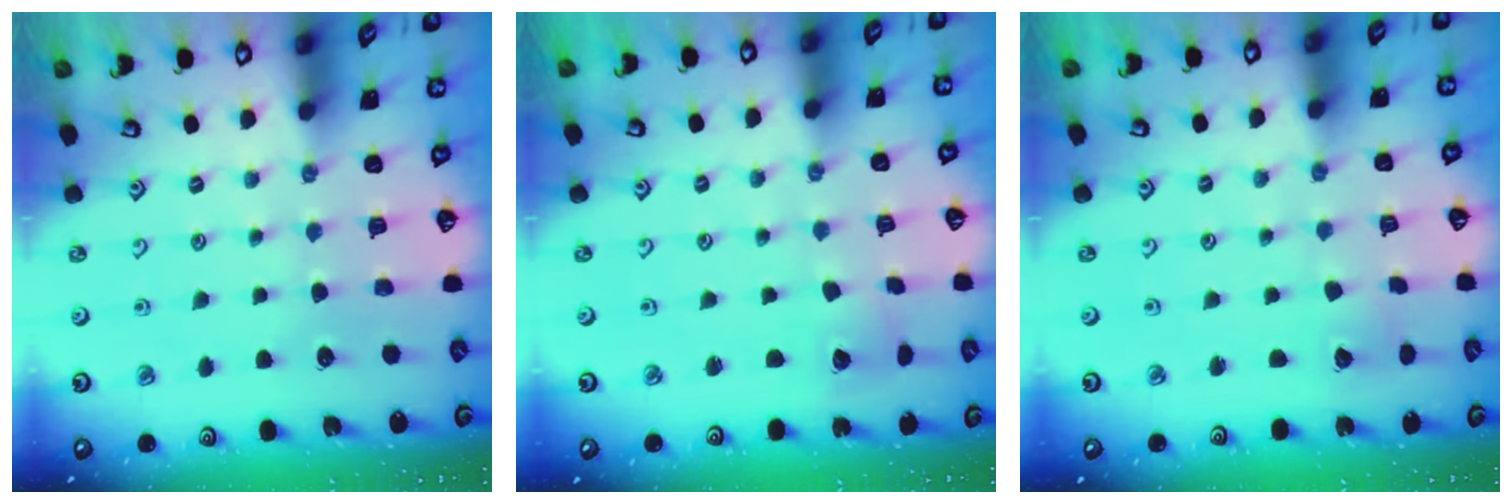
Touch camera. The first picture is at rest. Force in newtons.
{"total": 2.3, "press": 2.3, "slide": 0.3}
{"total": 2.8, "press": 2.8, "slide": 0.3}